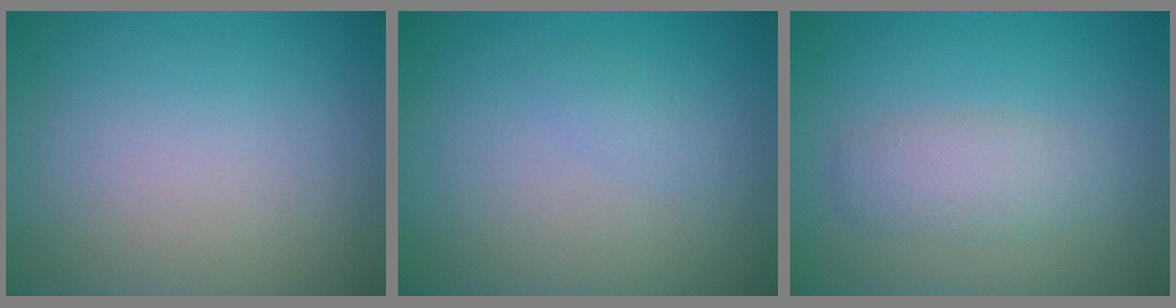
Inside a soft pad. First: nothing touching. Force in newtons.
{"total": 0.8, "press": 0.8, "slide": 0.0}
{"total": 2.7, "press": 2.7, "slide": 0.1}